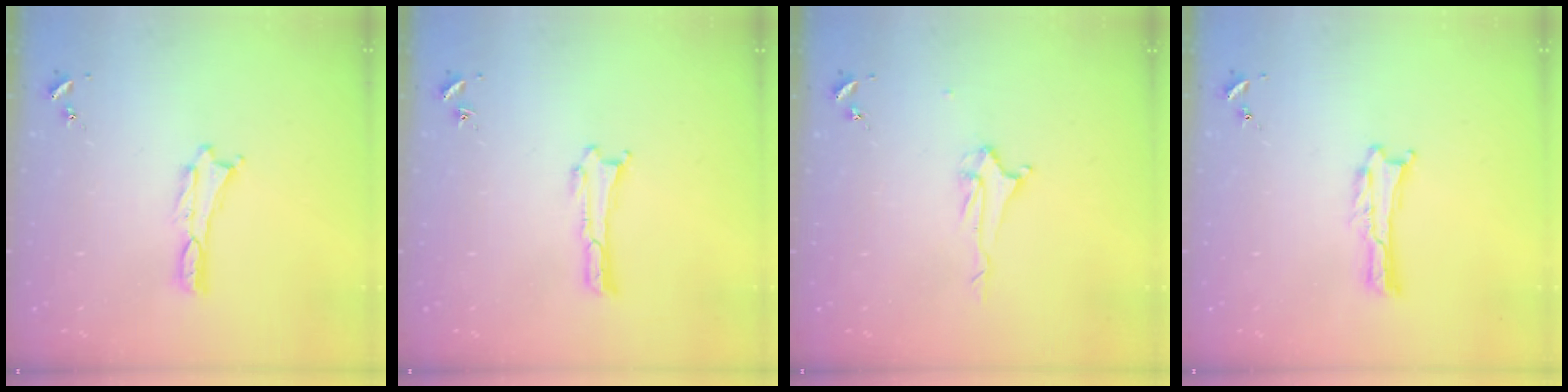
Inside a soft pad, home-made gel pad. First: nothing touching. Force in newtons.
{"total": 0.0}
{"total": 2.2, "press": 2.2, "slide": 0.3}
{"total": 0.0}